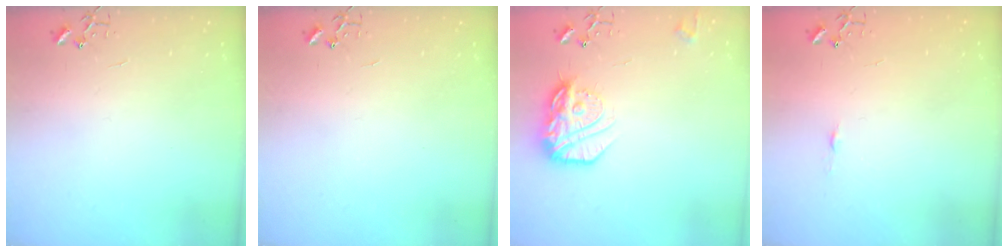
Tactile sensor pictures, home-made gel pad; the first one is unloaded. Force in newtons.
{"total": 0.0}
{"total": 18.7, "press": 18.6, "slide": 1.6}
{"total": 3.3, "press": 3.3, "slide": 0.4}